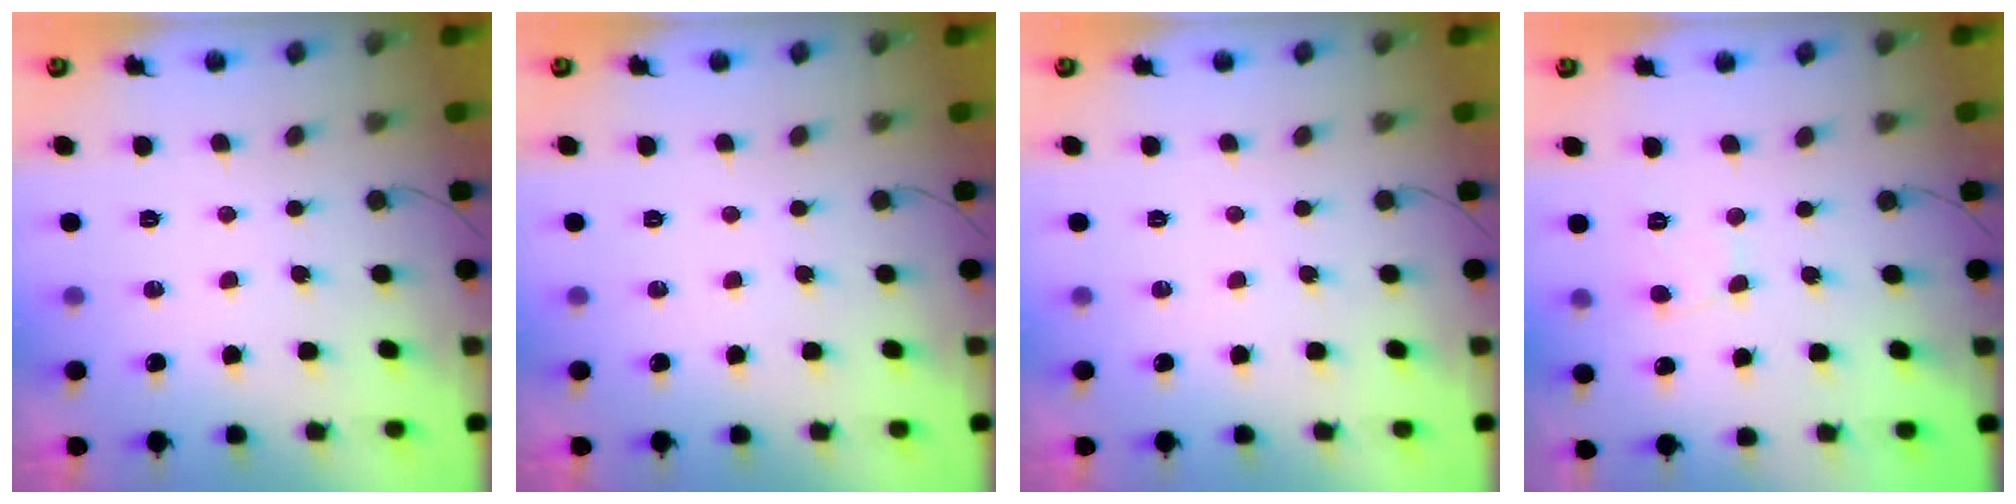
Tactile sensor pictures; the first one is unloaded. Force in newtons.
{"total": 0.0}
{"total": 0.0}
{"total": 3.0, "press": 3.0, "slide": 0.3}